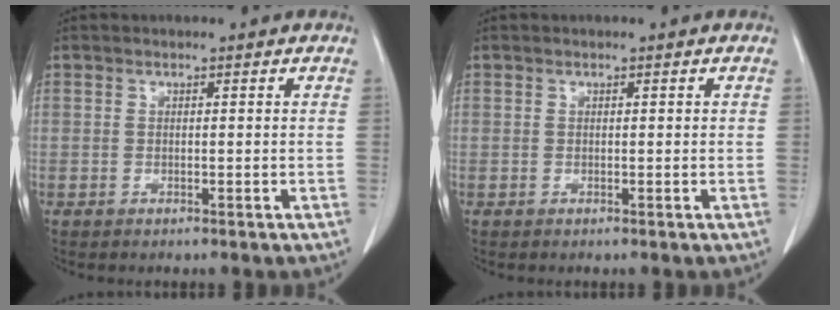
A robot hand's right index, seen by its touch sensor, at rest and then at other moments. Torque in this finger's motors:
{"motor_torque": [-0.04, 0.02, 0.06, -0.01]}